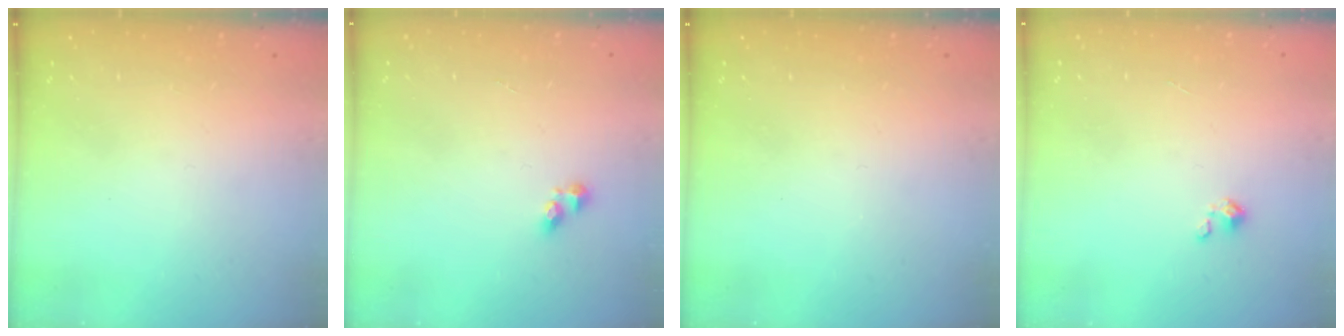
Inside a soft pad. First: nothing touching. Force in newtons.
{"total": 3.5, "press": 3.5, "slide": 0.4}
{"total": 0.0}
{"total": 0.0}